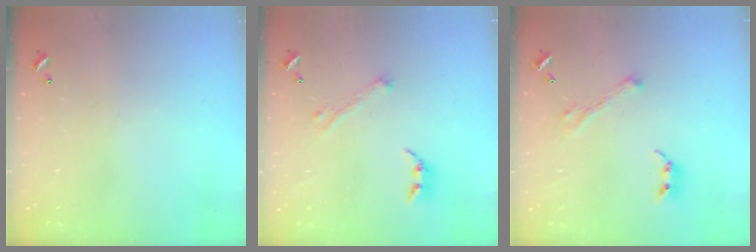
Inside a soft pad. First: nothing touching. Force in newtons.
{"total": 2.9, "press": 2.8, "slide": 0.8}
{"total": 3.7, "press": 3.5, "slide": 1.2}